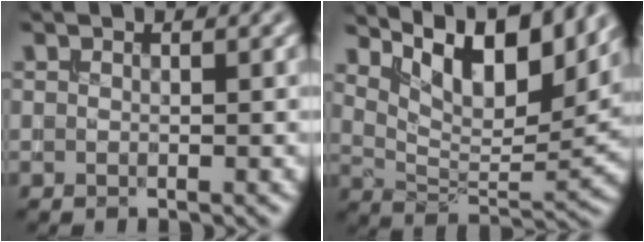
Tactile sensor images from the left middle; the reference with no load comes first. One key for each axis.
{"total": 10.4, "fx": 6.7, "fy": 3.8, "fz": 7.0, "tx": -0.114, "ty": 0.002, "tz": 0.117}